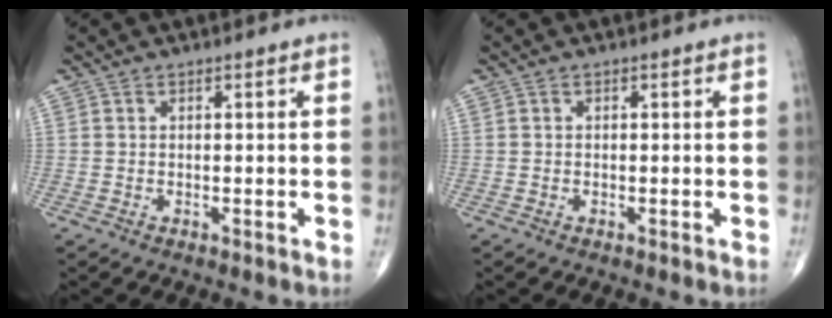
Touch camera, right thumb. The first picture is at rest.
{"total": 0.0}